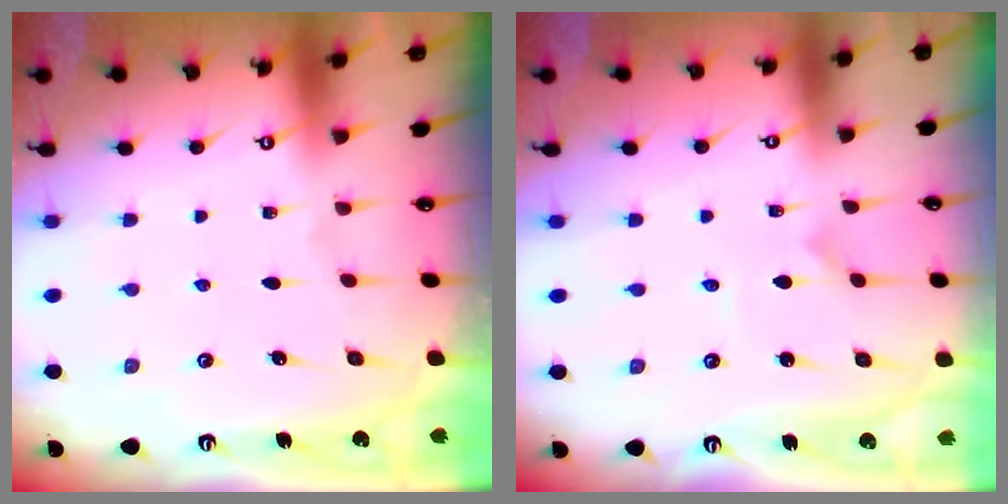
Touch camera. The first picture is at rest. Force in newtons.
{"total": 0.6, "press": 0.5, "slide": 0.1}